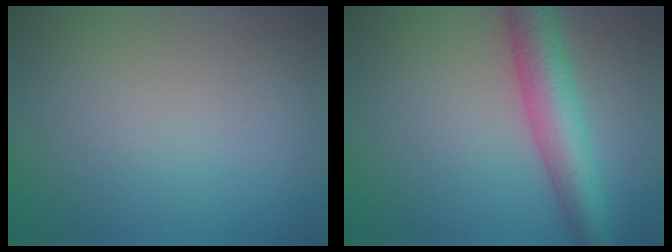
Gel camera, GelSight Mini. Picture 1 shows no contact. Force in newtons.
{"total": 6.0, "press": 6.0, "slide": 0.2}